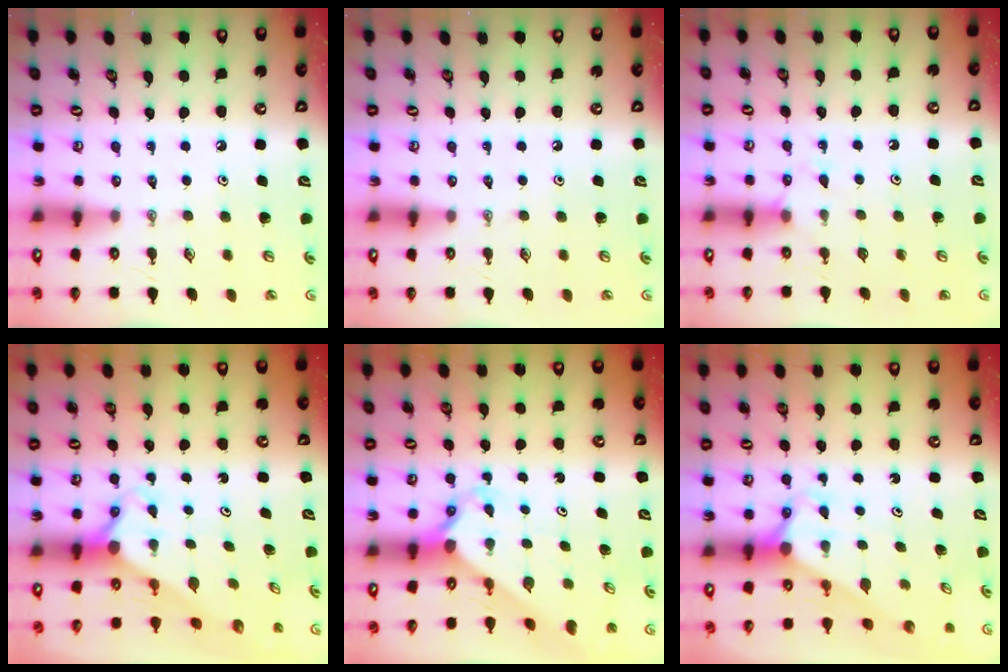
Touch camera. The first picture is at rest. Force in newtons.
{"total": 0.0}
{"total": 6.6, "press": 6.6, "slide": 0.8}
{"total": 2.1, "press": 2.1, "slide": 0.1}
{"total": 2.5, "press": 2.5, "slide": 0.3}
{"total": 2.8, "press": 2.8, "slide": 0.0}